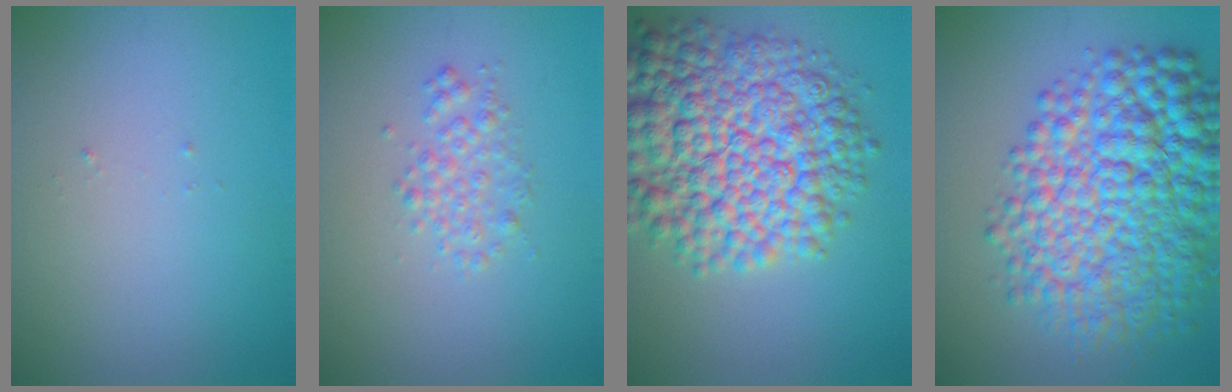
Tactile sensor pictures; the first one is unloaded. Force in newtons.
{"total": 2.0, "press": 2.0, "slide": 0.0}
{"total": 12.2, "press": 12.2, "slide": 0.3}
{"total": 12.0, "press": 11.9, "slide": 0.2}